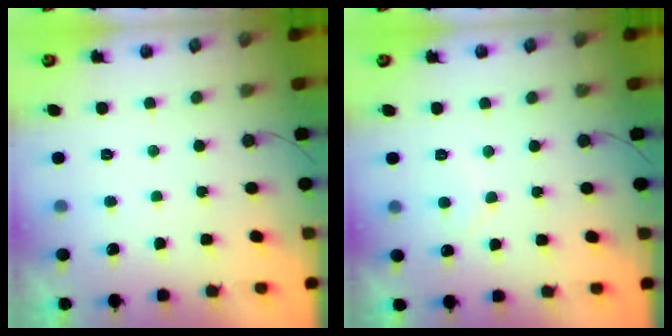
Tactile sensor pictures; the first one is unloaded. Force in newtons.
{"total": 5.1, "press": 5.1, "slide": 0.5}